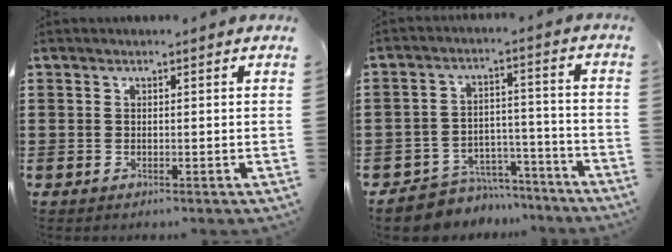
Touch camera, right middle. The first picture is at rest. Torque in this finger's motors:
{"motor_torque": [2.14, 0.00, 0.14, 0.02]}